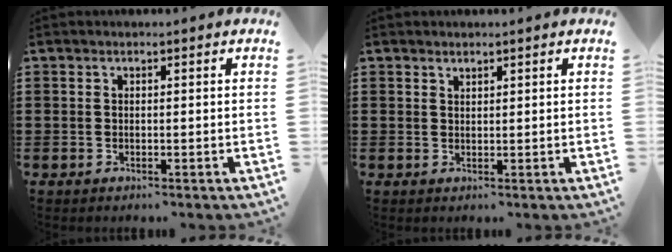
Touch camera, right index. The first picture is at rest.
{"total": 0.9, "force": [0.9, -0.2, -0.1], "torque": [0.004, -0.001, 0.019]}